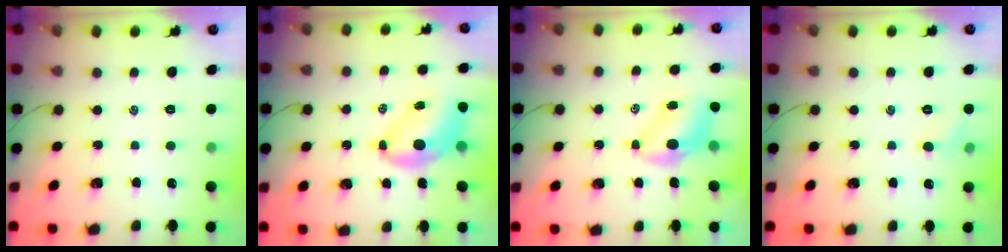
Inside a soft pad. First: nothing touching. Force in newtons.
{"total": 7.3, "press": 7.2, "slide": 1.6}
{"total": 6.0, "press": 5.9, "slide": 0.7}
{"total": 4.0, "press": 3.8, "slide": 1.2}